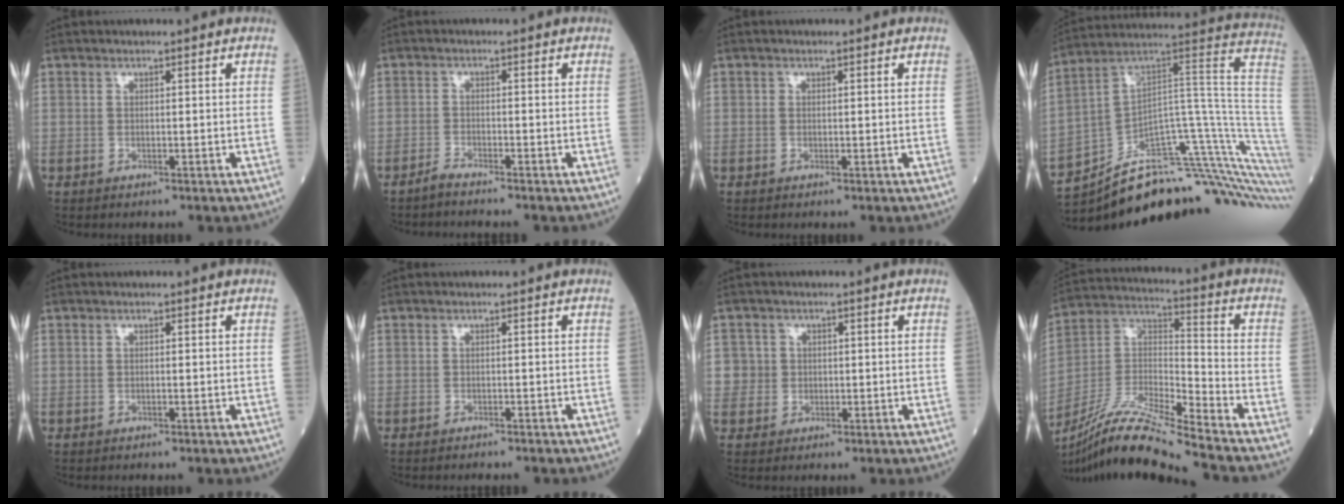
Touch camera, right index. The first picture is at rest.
{"total": 1.9, "force": [-1.8, -0.3, 0.4], "torque": [-0.015, -0.004, -0.036]}
{"total": 0.0}
{"total": 25.7, "force": [-19.4, 1.7, 16.8], "torque": [-0.102, 0.059, -0.278]}
{"total": 0.0}
{"total": 1.9, "force": [-1.8, 0.3, 0.7], "torque": [-0.015, -0.003, -0.020]}
{"total": 2.7, "force": [0.2, 2.7, -0.2], "torque": [0.020, 0.005, 0.002]}
{"total": 16.5, "force": [-14.5, -1.4, 7.7], "torque": [-0.156, 0.001, -0.271]}